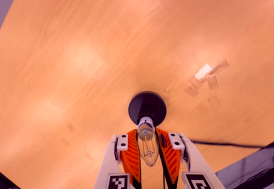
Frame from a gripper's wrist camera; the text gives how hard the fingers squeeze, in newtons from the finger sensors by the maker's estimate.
{"total": 19.8, "left": 18.4, "right": 21.2}